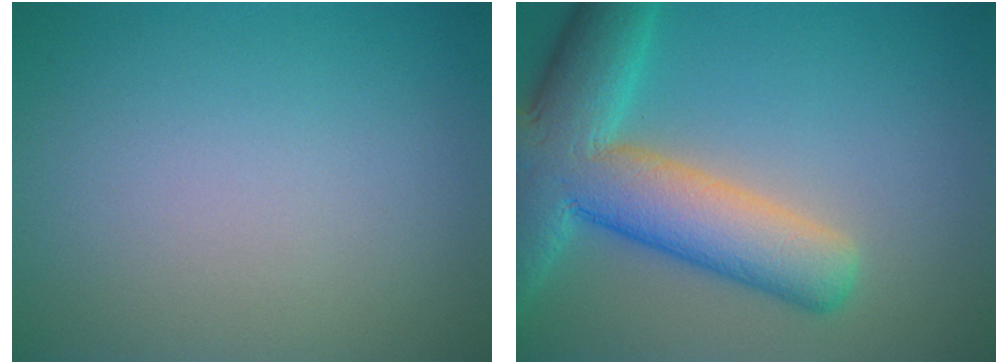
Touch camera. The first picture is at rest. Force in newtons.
{"total": 10.2, "press": 10.2, "slide": 0.7}